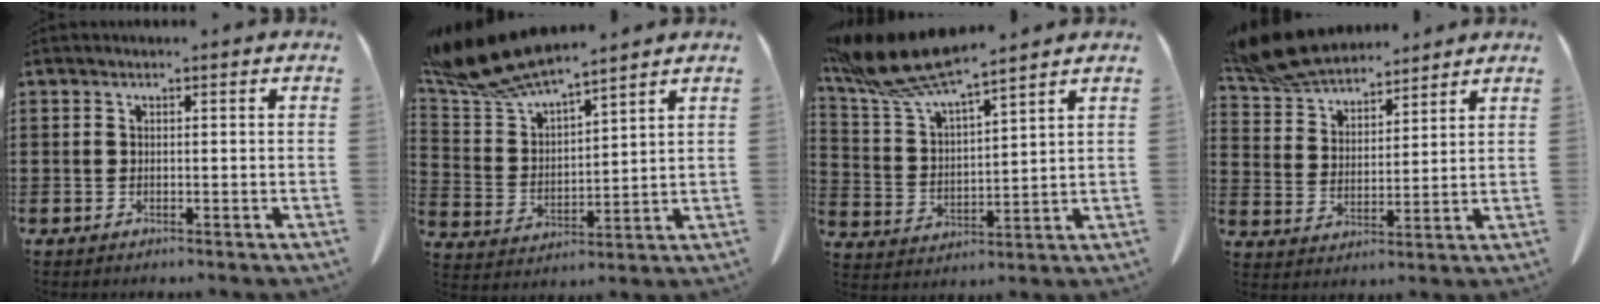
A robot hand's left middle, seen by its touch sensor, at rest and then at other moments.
{"total": 10.9, "force": [9.9, 1.8, 4.2], "torque": [-0.122, -0.051, 0.180]}
{"total": 10.5, "force": [9.1, 1.2, 5.1], "torque": [-0.140, -0.049, 0.161]}
{"total": 9.3, "force": [8.5, 2.4, 2.7], "torque": [-0.090, -0.030, 0.162]}